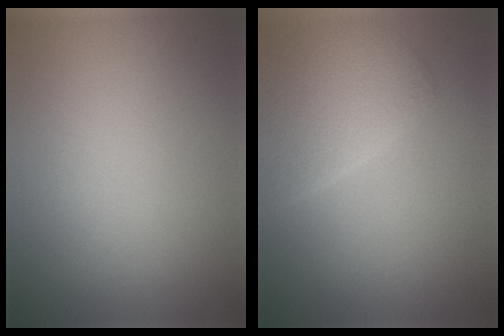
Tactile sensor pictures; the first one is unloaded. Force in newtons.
{"total": 3.7, "press": 3.7, "slide": 0.3}